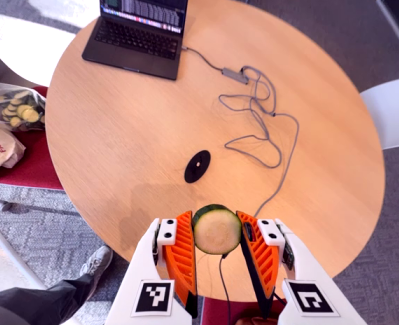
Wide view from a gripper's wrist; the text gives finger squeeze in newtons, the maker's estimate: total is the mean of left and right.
{"total": 11.4, "left": 11.1, "right": 11.8}